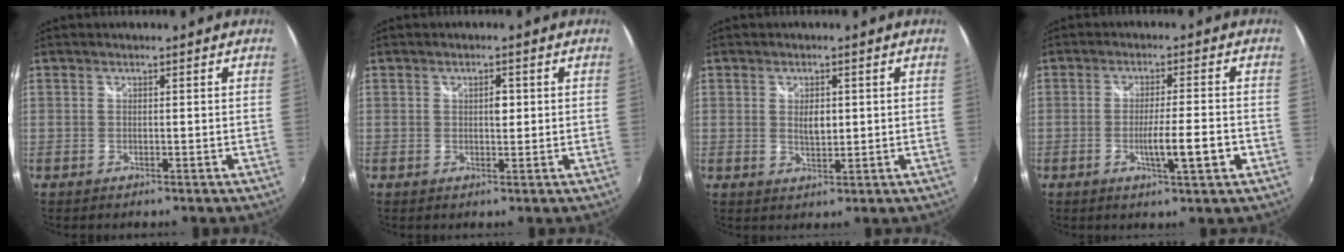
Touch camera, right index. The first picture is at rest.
{"total": 1.9, "force": [0.3, 1.2, 1.5], "torque": [-0.021, 0.003, 0.005]}
{"total": 2.6, "force": [0.3, 1.6, 2.0], "torque": [-0.027, -0.001, 0.006]}
{"total": 6.6, "force": [-2.2, 0.1, 6.2], "torque": [-0.102, -0.014, -0.035]}